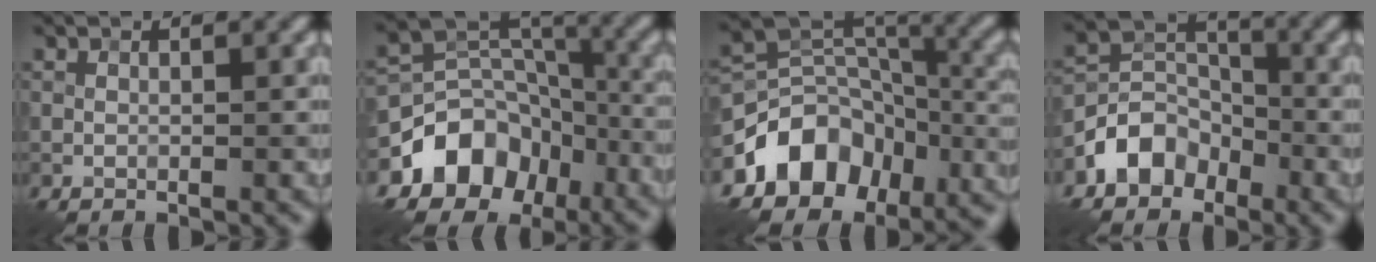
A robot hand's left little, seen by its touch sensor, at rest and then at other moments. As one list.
[{"total": 10.0, "force": [-5.2, 7.5, 4.2], "torque": [-0.067, 0.001, -0.094]}, {"total": 12.8, "force": [-5.9, 9.3, 6.6], "torque": [-0.133, -0.008, -0.090]}, {"total": 4.8, "force": [-3.0, 3.4, 1.6], "torque": [-0.020, 0.005, -0.065]}]